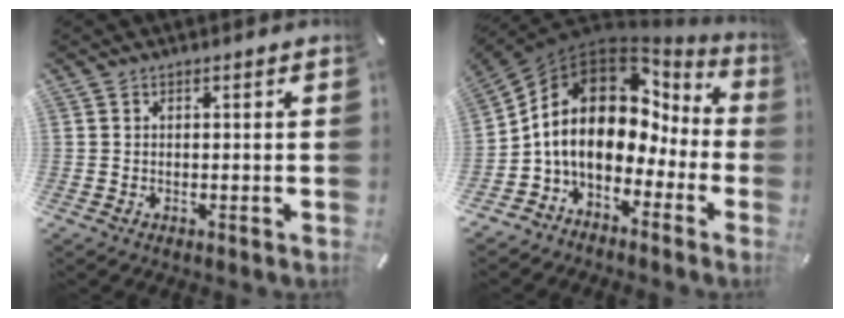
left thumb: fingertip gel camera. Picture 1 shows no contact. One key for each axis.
{"total": 13.3, "fx": 0.9, "fy": 10.2, "fz": 8.4, "tx": -0.166, "ty": -0.019, "tz": 0.013}